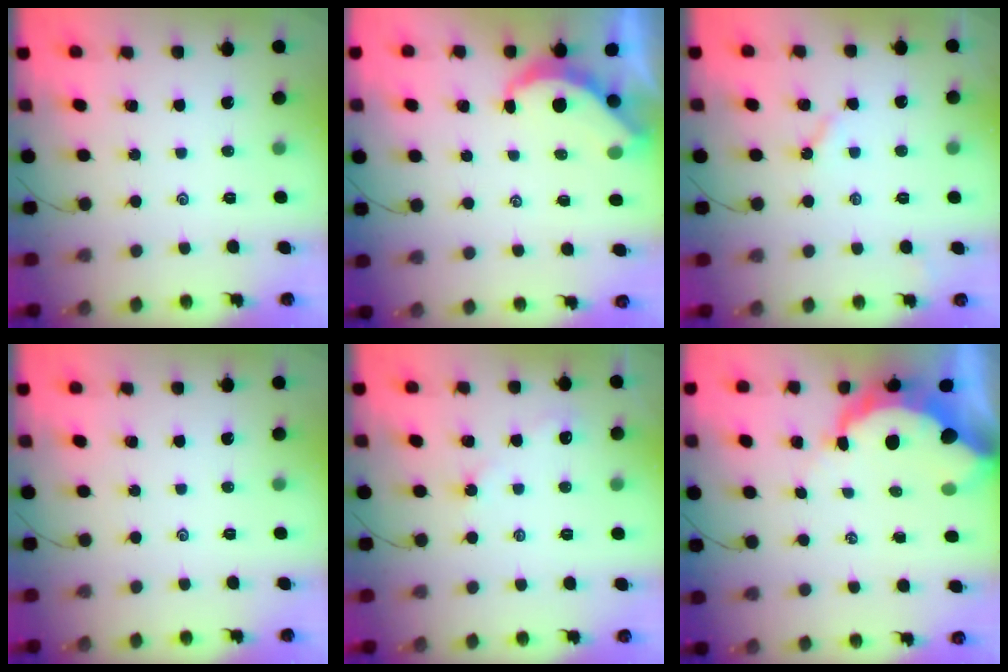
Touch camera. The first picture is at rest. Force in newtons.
{"total": 4.9, "press": 4.9, "slide": 0.3}
{"total": 2.7, "press": 2.7, "slide": 0.3}
{"total": 0.0}
{"total": 3.1, "press": 3.1, "slide": 0.6}
{"total": 10.4, "press": 10.3, "slide": 1.0}